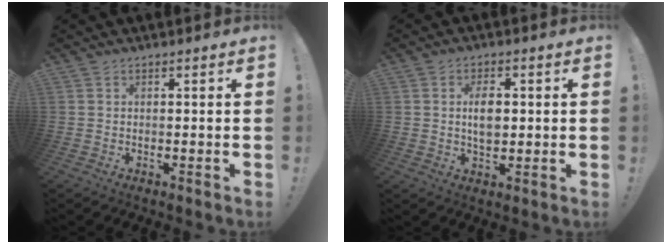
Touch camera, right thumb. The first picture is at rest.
{"total": 6.2, "force": [0.6, 3.8, 4.9], "torque": [-0.071, -0.001, 0.004]}